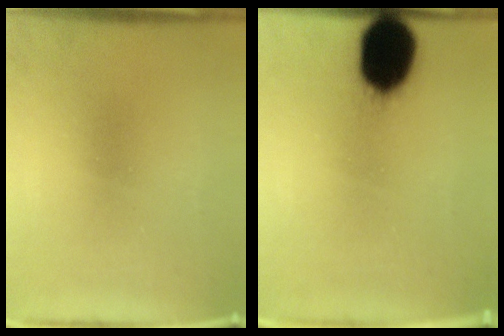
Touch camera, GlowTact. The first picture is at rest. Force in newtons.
{"total": 17.1}